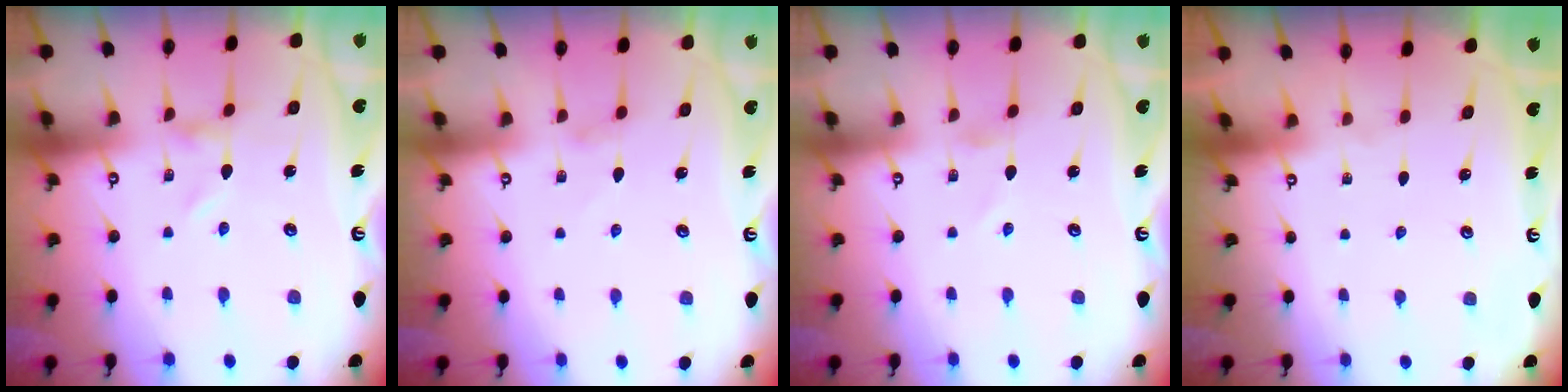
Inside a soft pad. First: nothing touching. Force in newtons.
{"total": 1.4, "press": 1.4, "slide": 0.3}
{"total": 0.0}
{"total": 0.0}